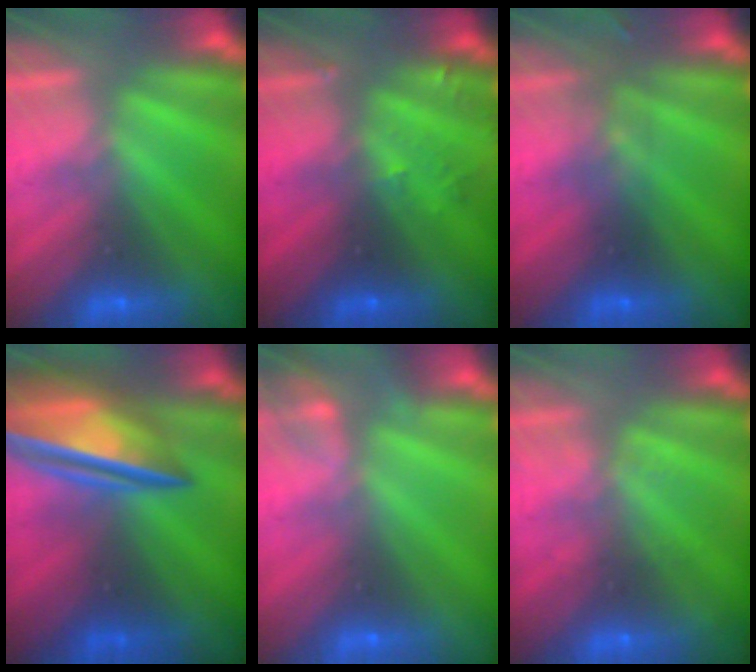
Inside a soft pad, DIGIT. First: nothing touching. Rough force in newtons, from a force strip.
{"total": 2.8}
{"total": 2.9}
{"total": 5.7}
{"total": 2.1}
{"total": 1.9}